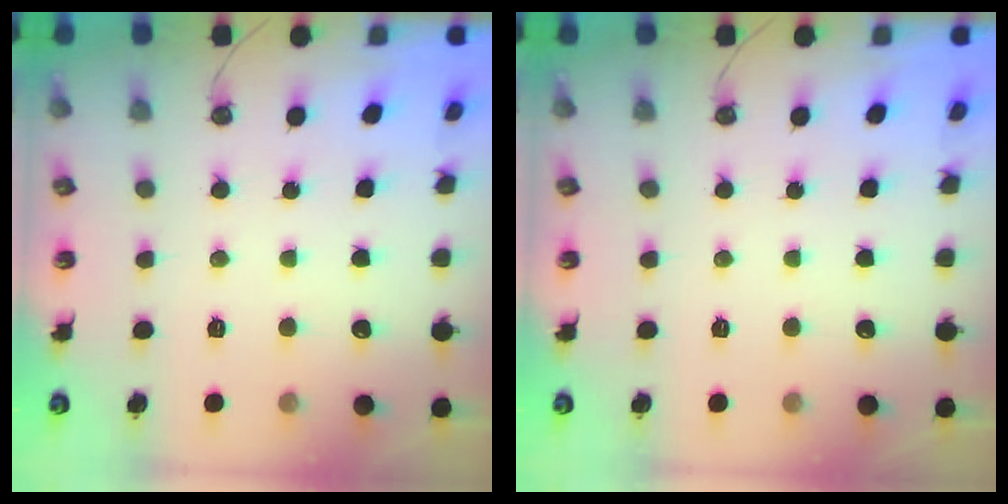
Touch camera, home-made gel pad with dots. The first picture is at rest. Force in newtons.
{"total": 0.0}